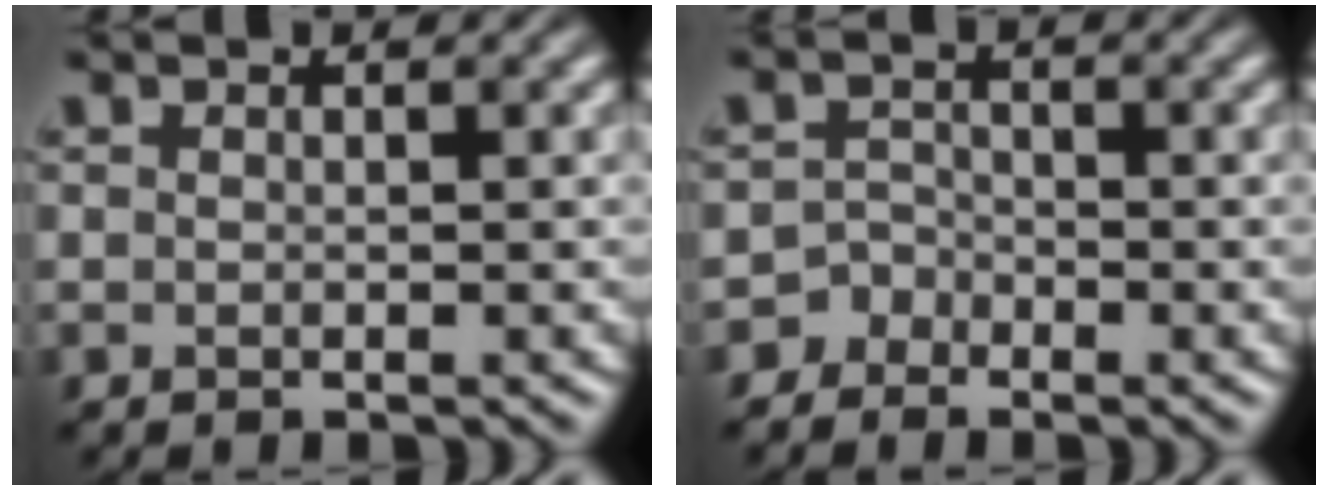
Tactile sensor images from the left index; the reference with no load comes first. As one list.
[{"total": 1.8, "force": [-1.4, 1.1, -0.1], "torque": [0.015, 0.012, -0.037]}]